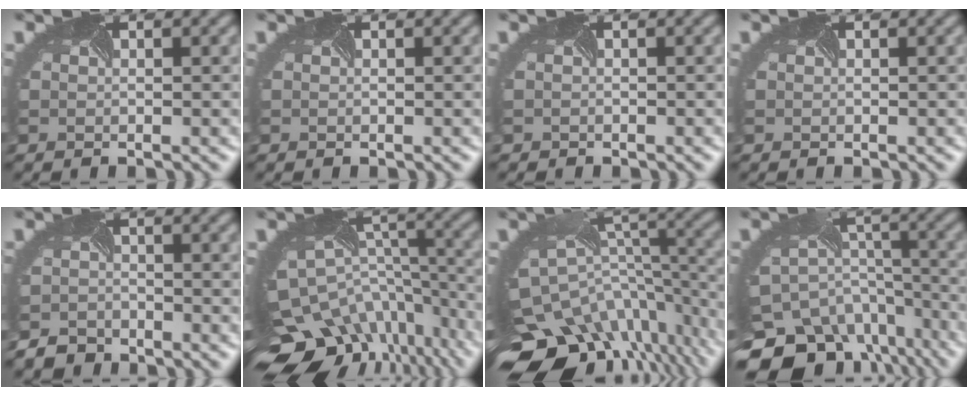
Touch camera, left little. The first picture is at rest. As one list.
[{"total": 0.0}, {"total": 0.8, "force": [-0.6, 0.2, -0.4], "torque": [0.006, -0.008, -0.010]}, {"total": 0.0}, {"total": 3.5, "force": [-3.3, 0.7, -0.8], "torque": [0.011, -0.020, -0.060]}, {"total": 14.6, "force": [-10.7, 8.2, 5.6], "torque": [-0.119, -0.034, -0.129]}, {"total": 14.0, "force": [-9.6, 7.8, 6.5], "torque": [-0.146, -0.030, -0.123]}, {"total": 17.3, "force": [-13.4, 9.9, 4.8], "torque": [-0.124, -0.060, -0.156]}]